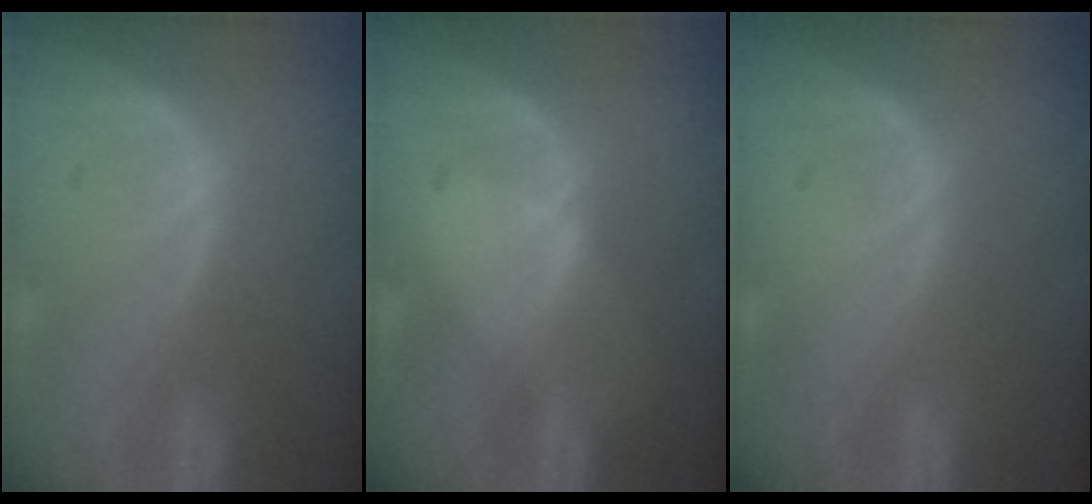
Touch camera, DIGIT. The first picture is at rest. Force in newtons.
{"total": 0.8, "press": 0.8, "slide": 0.1}
{"total": 0.0}